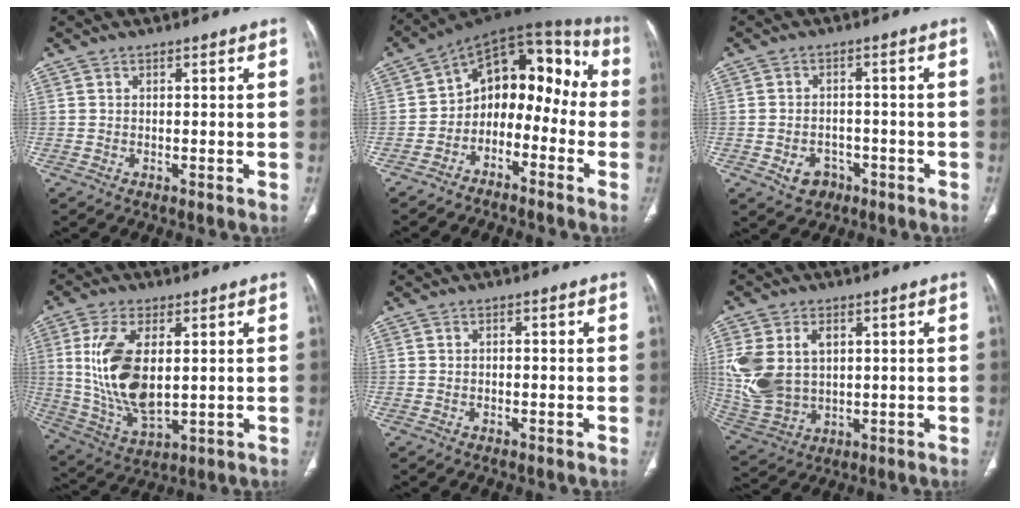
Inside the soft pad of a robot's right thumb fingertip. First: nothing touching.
{"total": 14.5, "force": [-3.9, 10.1, 9.6], "torque": [-0.088, 0.097, -0.075]}
{"total": 4.9, "force": [-2.2, 3.9, 2.0], "torque": [-0.020, 0.019, -0.025]}
{"total": 15.2, "force": [2.2, 7.6, 13.0], "torque": [-0.260, -0.017, 0.056]}
{"total": 0.6, "force": [-0.1, 0.4, 0.4], "torque": [-0.008, 0.002, -0.002]}
{"total": 14.6, "force": [2.8, 10.3, 9.9], "torque": [-0.208, -0.001, 0.073]}